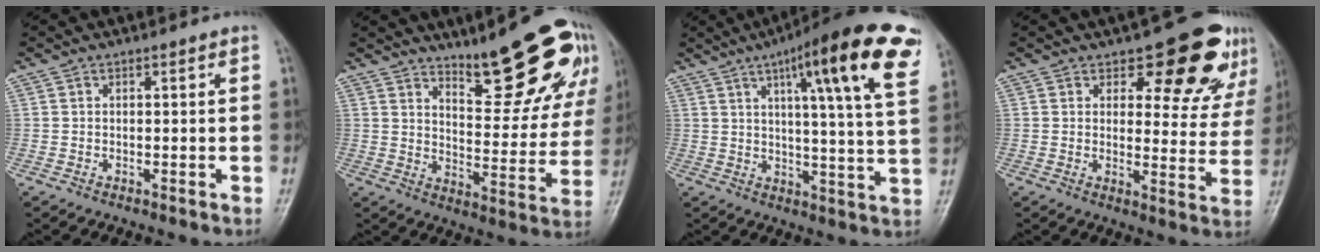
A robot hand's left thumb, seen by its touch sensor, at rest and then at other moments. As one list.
[{"total": 18.2, "force": [12.0, 5.4, 12.5], "torque": [-0.122, -0.074, 0.175]}, {"total": 20.9, "force": [10.1, 2.9, 18.1], "torque": [-0.240, -0.021, 0.130]}, {"total": 12.6, "force": [8.6, 5.9, 7.0], "torque": [-0.038, -0.059, 0.099]}]